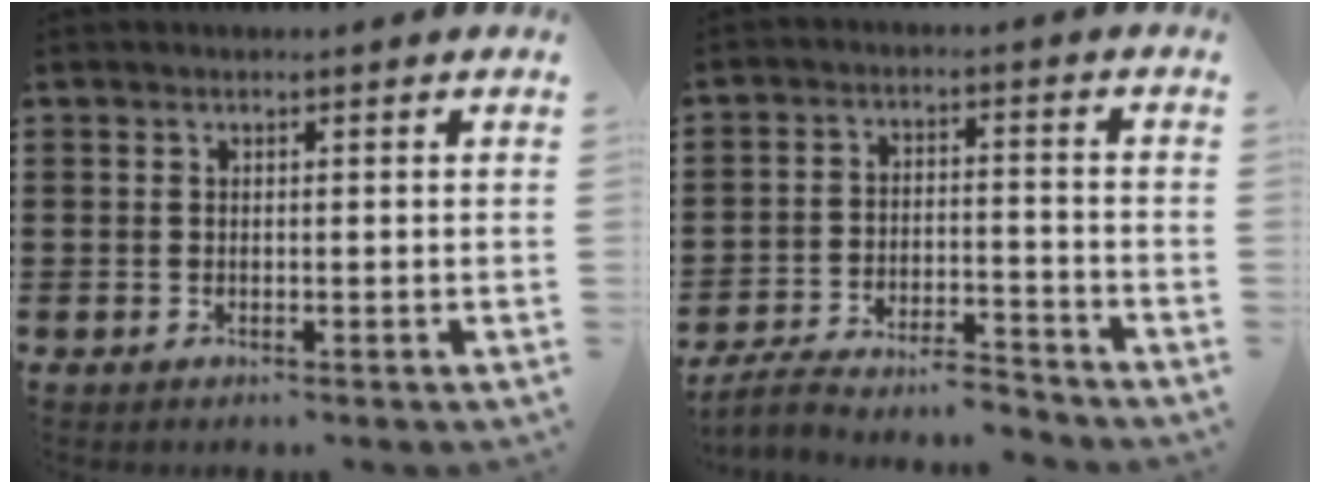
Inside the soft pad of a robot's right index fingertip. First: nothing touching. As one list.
[{"total": 5.3, "force": [-5.1, 0.3, 1.3], "torque": [-0.037, -0.003, -0.102]}]